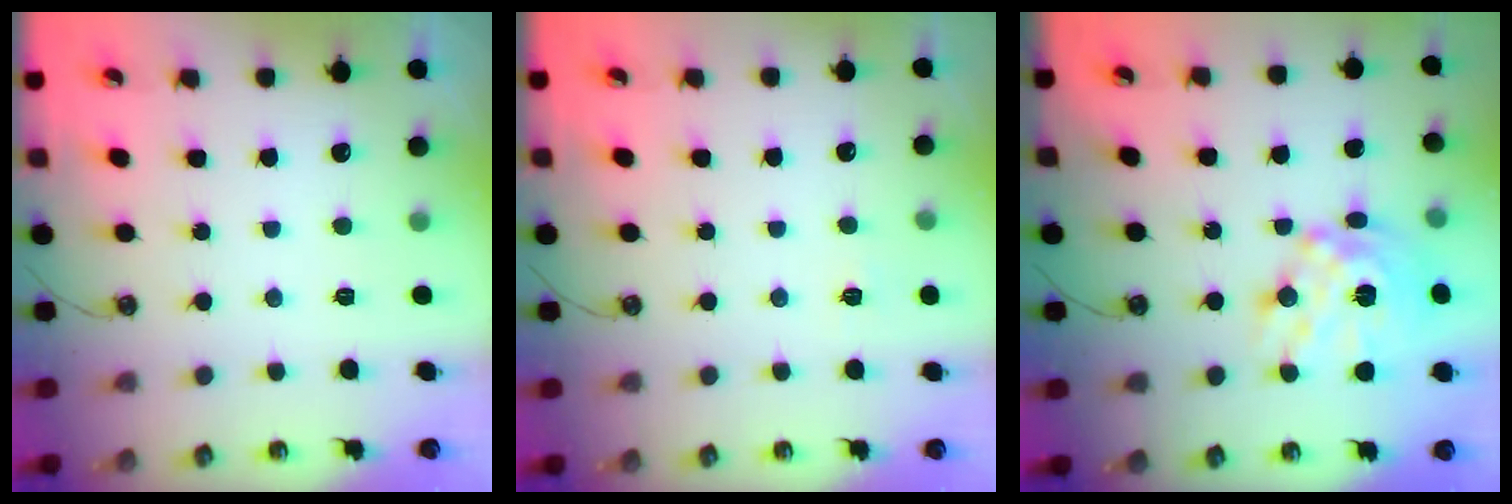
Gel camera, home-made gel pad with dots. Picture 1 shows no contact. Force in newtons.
{"total": 3.7, "press": 3.7, "slide": 0.4}
{"total": 18.1, "press": 18.0, "slide": 1.8}